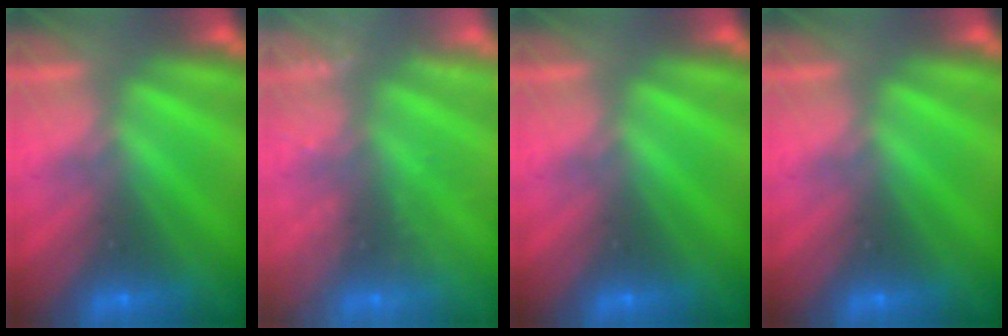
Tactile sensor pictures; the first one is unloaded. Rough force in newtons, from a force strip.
{"total": 2.4}
{"total": 0.0}
{"total": 0.0}